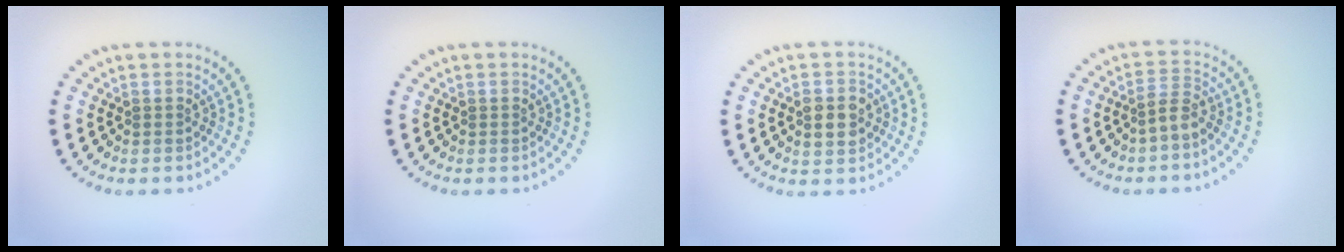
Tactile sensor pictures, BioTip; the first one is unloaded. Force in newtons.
{"total": 0.0}
{"total": 2.9, "press": 2.9, "slide": 0.2}
{"total": 2.0, "press": 1.4, "slide": 1.4}